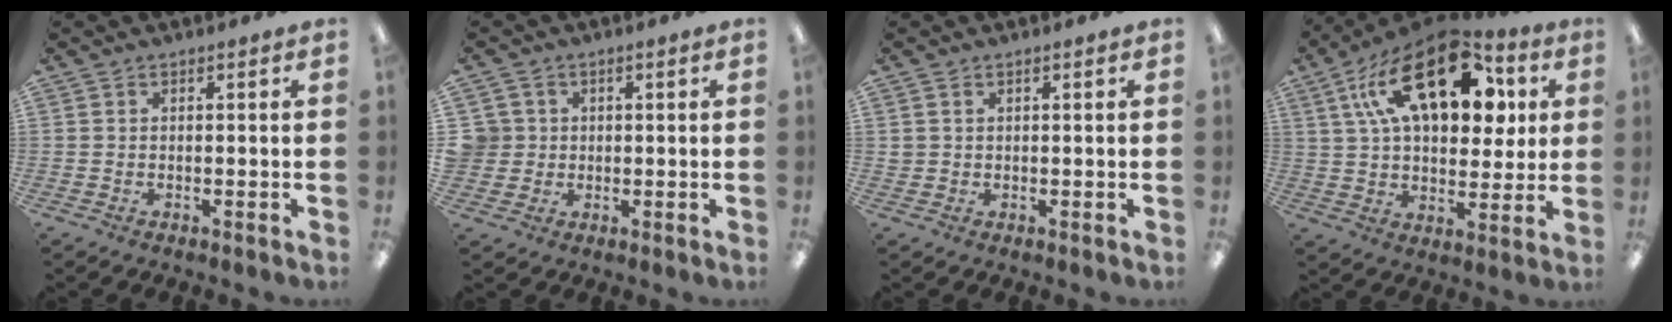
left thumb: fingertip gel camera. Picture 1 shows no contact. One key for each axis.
{"total": 4.8, "fx": 0.7, "fy": 4.7, "fz": 0.7, "tx": -0.017, "ty": 0.009, "tz": 0.014}
{"total": 1.0, "fx": 0.5, "fy": 0.9, "fz": 0.3, "tx": -0.008, "ty": 0.003, "tz": 0.008}
{"total": 24.2, "fx": 11.6, "fy": 12.5, "fz": 17.2, "tx": -0.279, "ty": -0.036, "tz": 0.197}